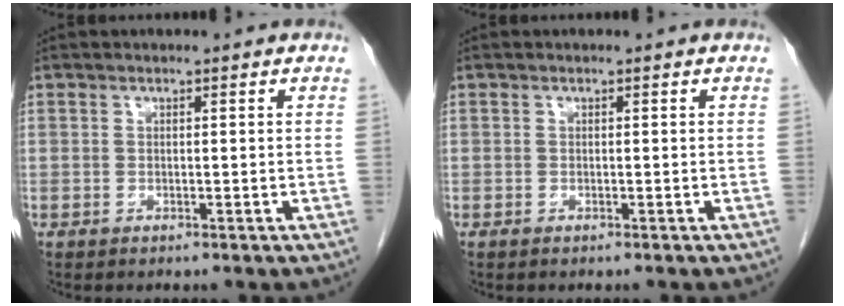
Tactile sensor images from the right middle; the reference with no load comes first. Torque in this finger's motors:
{"motor_torque": [-0.22, -0.05, -0.03, -0.01]}